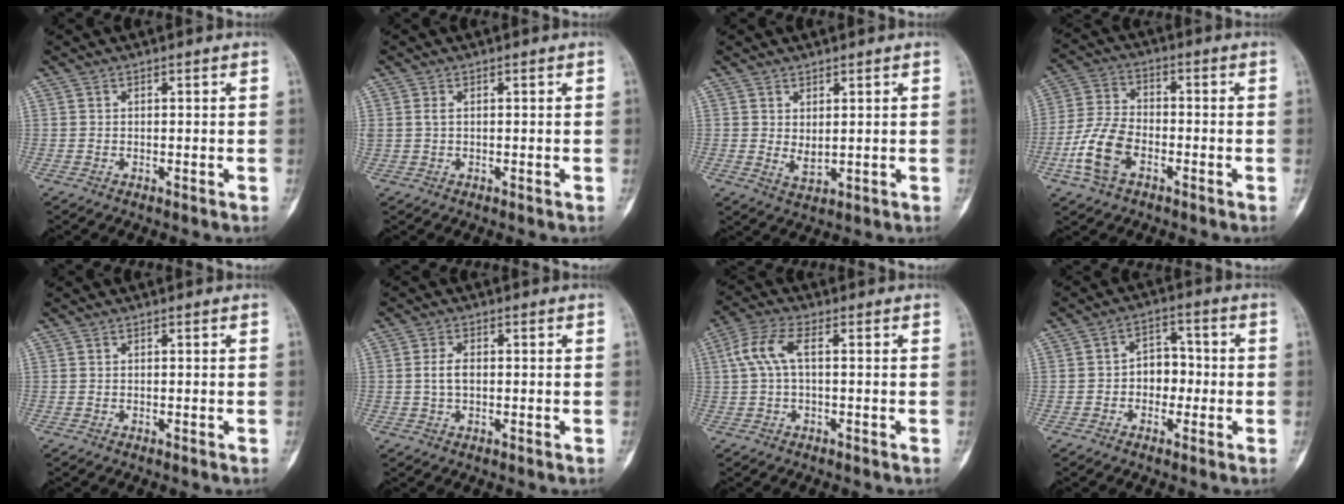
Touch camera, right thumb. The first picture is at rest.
{"total": 1.2, "force": [0.4, 0.7, 1.0], "torque": [-0.027, 0.005, 0.012]}
{"total": 2.9, "force": [0.7, 1.5, 2.3], "torque": [-0.035, -0.013, 0.019]}
{"total": 10.3, "force": [-4.1, 6.2, 7.2], "torque": [-0.149, 0.024, -0.082]}
{"total": 0.0}
{"total": 3.1, "force": [0.0, 1.8, 2.5], "torque": [-0.048, 0.006, -0.002]}
{"total": 6.2, "force": [0.9, 2.4, 5.6], "torque": [-0.139, 0.023, 0.014]}
{"total": 6.1, "force": [-1.0, 4.7, 3.8], "torque": [-0.019, 0.025, -0.027]}